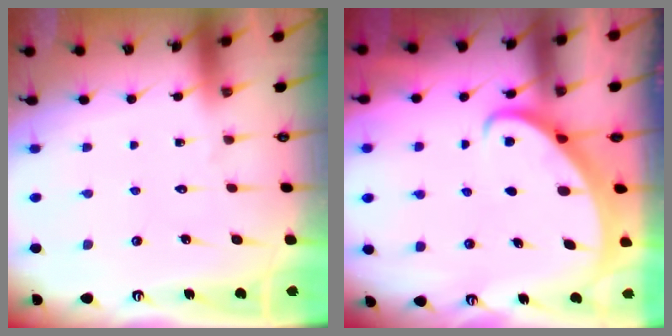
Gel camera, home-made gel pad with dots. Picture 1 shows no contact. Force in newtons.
{"total": 2.7, "press": 2.6, "slide": 0.3}